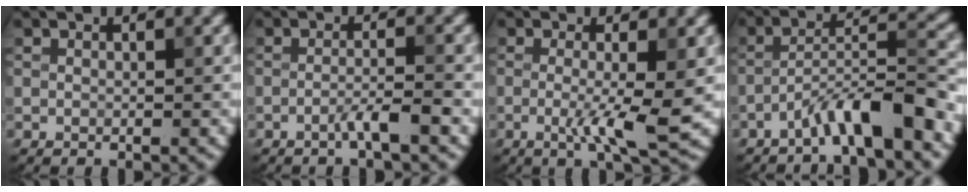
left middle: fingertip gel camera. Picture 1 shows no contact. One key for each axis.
{"total": 2.2, "fx": -1.2, "fy": 0.1, "fz": 1.9, "tx": -0.032, "ty": 0.009, "tz": -0.027}
{"total": 4.5, "fx": -0.6, "fy": 0.7, "fz": 4.4, "tx": -0.076, "ty": -0.013, "tz": -0.012}
{"total": 6.2, "fx": -4.0, "fy": 0.7, "fz": 4.7, "tx": -0.080, "ty": 0.019, "tz": -0.072}